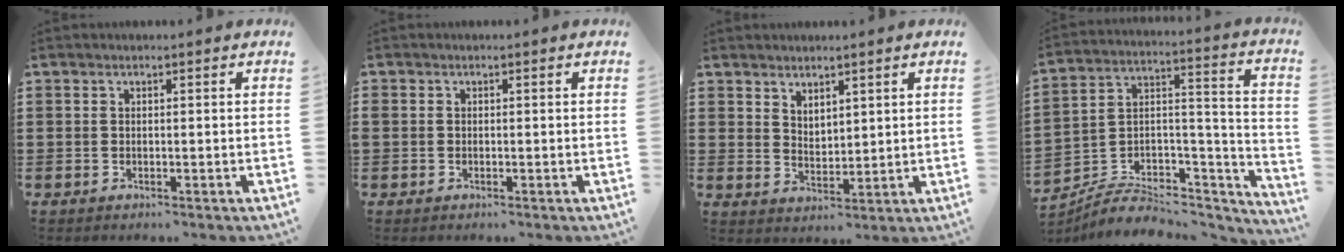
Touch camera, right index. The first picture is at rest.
{"total": 0.6, "force": [0.0, 0.6, 0.1], "torque": [-0.002, 0.005, -0.002]}
{"total": 2.8, "force": [2.6, 1.0, -0.2], "torque": [-0.004, -0.001, 0.051]}
{"total": 6.0, "force": [-4.5, 3.3, 2.1], "torque": [-0.046, 0.004, -0.088]}